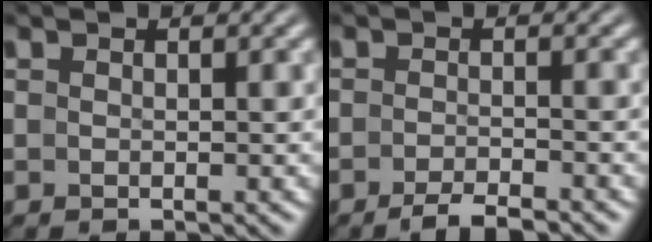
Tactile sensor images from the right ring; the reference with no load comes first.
{"total": 2.6, "force": [-2.4, -0.1, 0.9], "torque": [-0.017, -0.001, -0.043]}